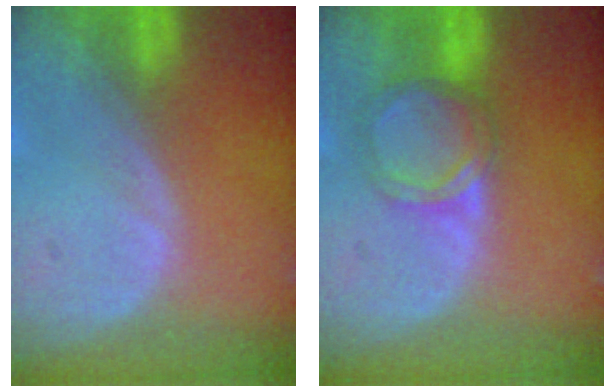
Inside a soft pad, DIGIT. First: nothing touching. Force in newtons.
{"total": 4.1, "press": 4.1, "slide": 0.4}